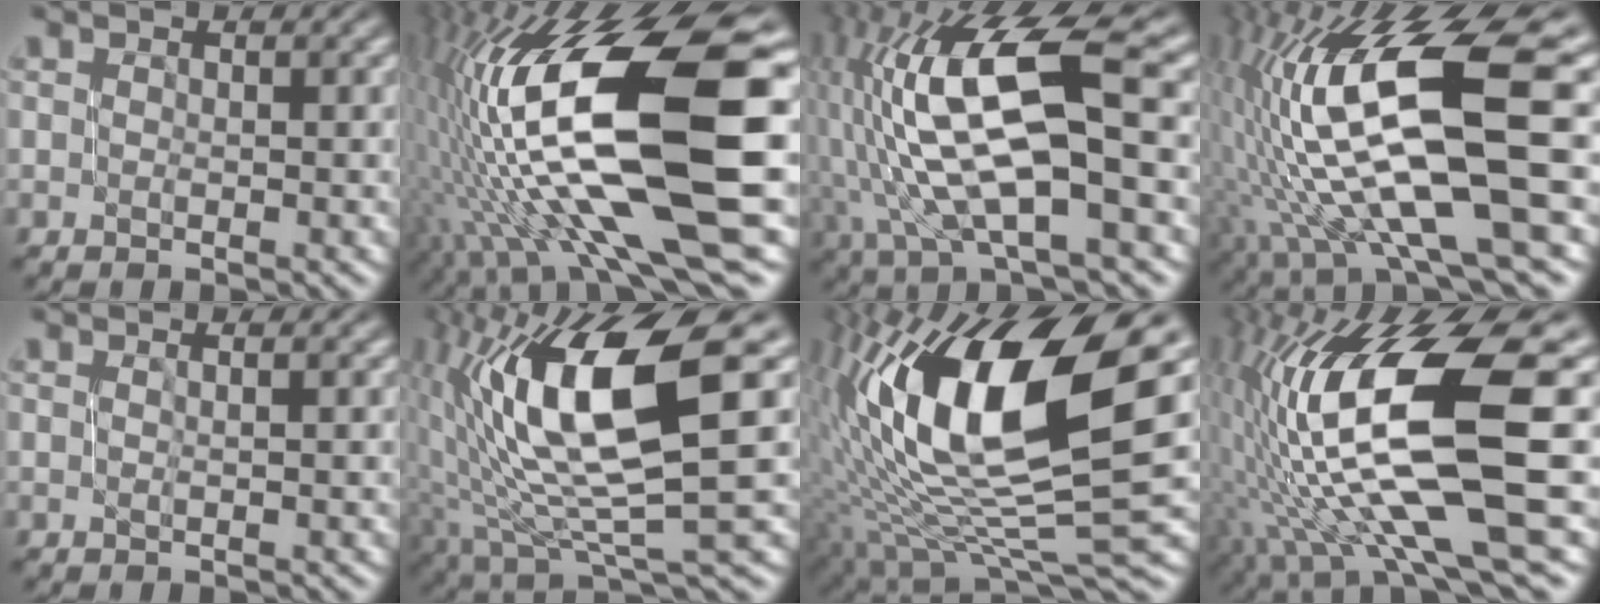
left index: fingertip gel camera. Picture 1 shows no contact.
{"total": 18.2, "force": [0.0, 6.3, 17.0], "torque": [-0.310, 0.013, 0.003]}
{"total": 14.4, "force": [0.7, 5.0, 13.5], "torque": [-0.275, 0.020, 0.013]}
{"total": 15.9, "force": [1.2, 4.8, 15.1], "torque": [-0.300, 0.010, 0.041]}
{"total": 0.6, "force": [0.1, 0.2, 0.6], "torque": [-0.006, 0.006, -0.002]}
{"total": 13.0, "force": [2.8, 3.6, 12.2], "torque": [-0.226, 0.005, 0.056]}
{"total": 15.8, "force": [2.7, 6.0, 14.4], "torque": [-0.278, 0.015, 0.041]}
{"total": 15.1, "force": [0.5, 4.1, 14.5], "torque": [-0.277, 0.006, 0.025]}